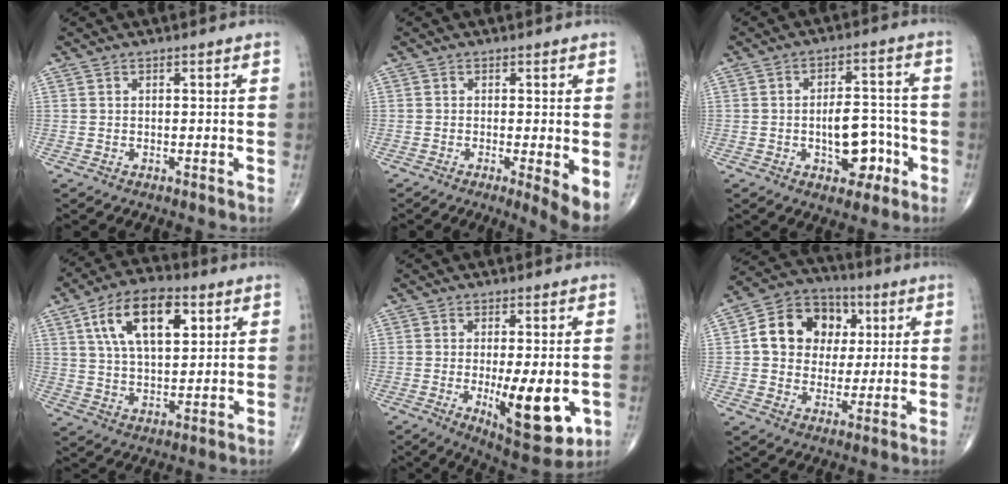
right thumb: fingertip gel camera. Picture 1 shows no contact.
{"total": 4.4, "force": [-0.8, 0.5, 4.3], "torque": [-0.072, -0.016, -0.017]}
{"total": 9.4, "force": [-2.8, 5.3, 7.2], "torque": [-0.077, 0.033, -0.036]}
{"total": 14.9, "force": [5.6, 7.5, 11.5], "torque": [-0.182, -0.006, 0.096]}
{"total": 13.4, "force": [-2.8, 4.5, 12.4], "torque": [-0.169, -0.024, -0.030]}
{"total": 14.2, "force": [2.9, 11.7, 7.6], "torque": [-0.089, 0.009, 0.044]}